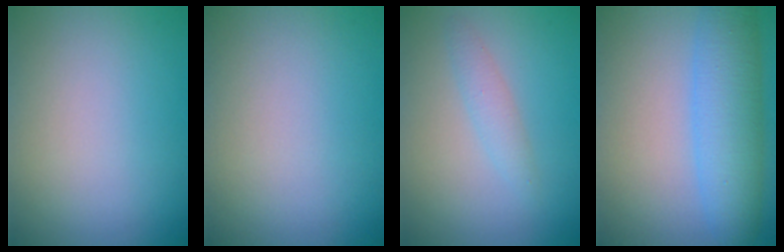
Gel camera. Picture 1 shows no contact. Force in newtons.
{"total": 0.0}
{"total": 1.6, "press": 1.6, "slide": 0.1}
{"total": 6.4, "press": 6.4, "slide": 0.1}